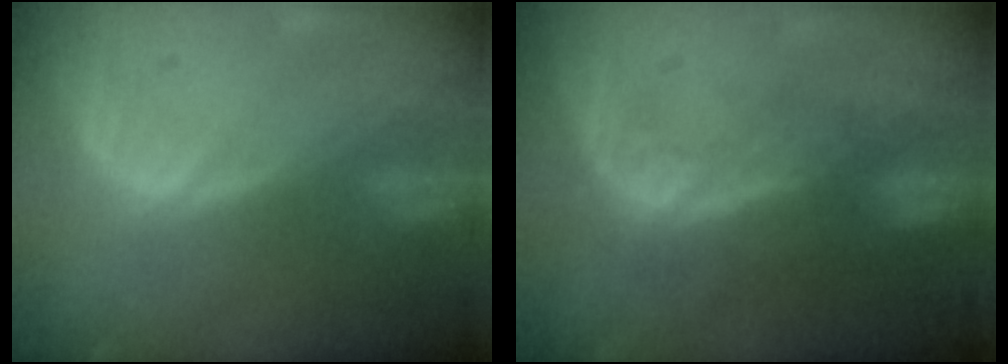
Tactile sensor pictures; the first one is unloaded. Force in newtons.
{"total": 8.2, "press": 7.0, "slide": 4.3}